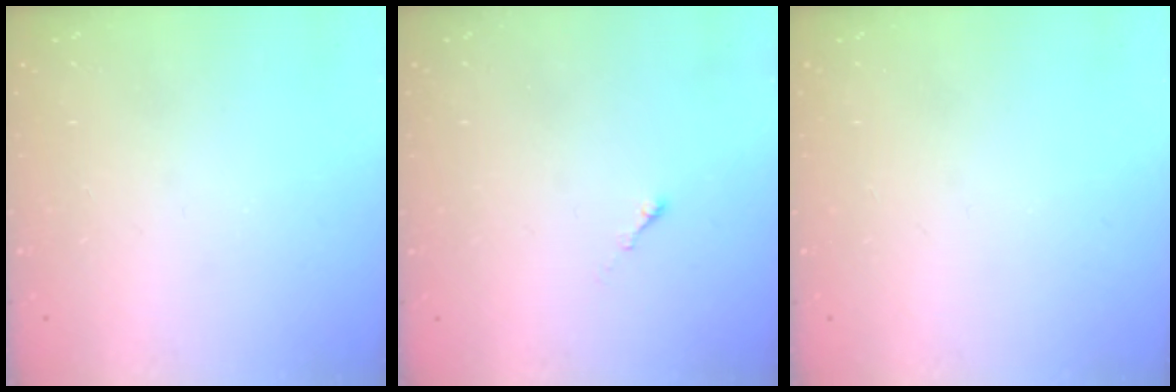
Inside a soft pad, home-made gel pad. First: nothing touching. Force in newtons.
{"total": 0.0}
{"total": 0.0}